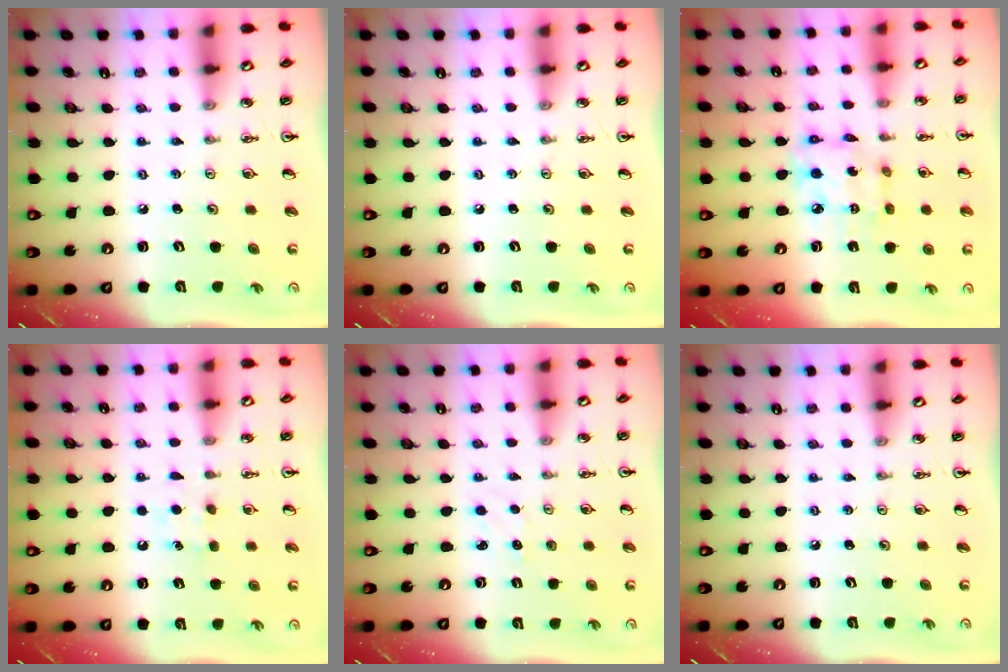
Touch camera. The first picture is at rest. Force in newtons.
{"total": 0.0}
{"total": 8.2, "press": 8.1, "slide": 0.4}
{"total": 5.0, "press": 4.9, "slide": 0.7}
{"total": 1.2, "press": 1.1, "slide": 0.2}
{"total": 0.0}